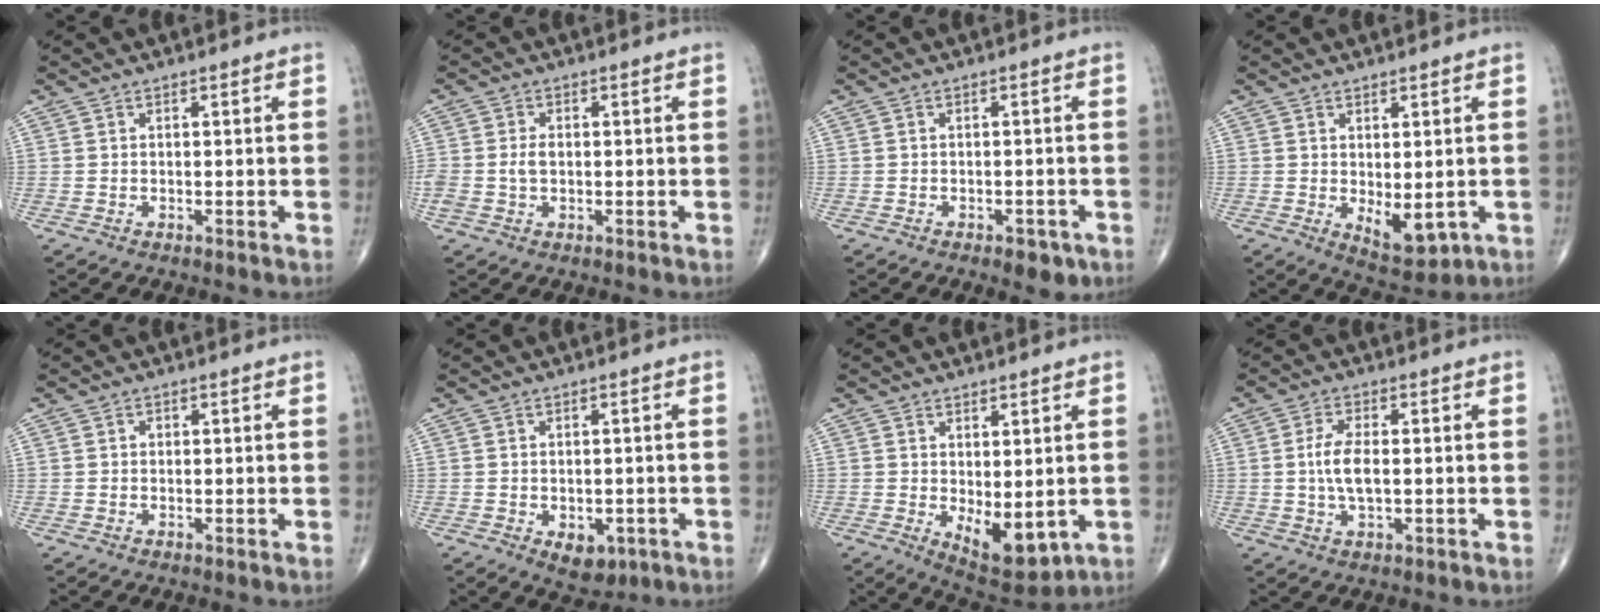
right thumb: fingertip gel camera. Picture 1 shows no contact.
{"total": 3.0, "force": [-0.1, 2.1, 2.2], "torque": [-0.053, 0.006, -0.001]}
{"total": 3.4, "force": [-1.9, 1.7, 2.3], "torque": [-0.019, 0.007, -0.021]}
{"total": 6.4, "force": [-1.0, 3.0, 5.5], "torque": [-0.065, -0.012, 0.001]}
{"total": 0.5, "force": [0.0, 0.5, 0.2], "torque": [0.003, 0.001, -0.001]}
{"total": 5.1, "force": [-1.9, 3.2, 3.5], "torque": [-0.031, 0.003, -0.015]}
{"total": 8.4, "force": [-1.1, 3.9, 7.3], "torque": [-0.088, -0.015, 0.002]}
{"total": 5.8, "force": [-0.1, 2.5, 5.3], "torque": [-0.108, -0.001, -0.007]}